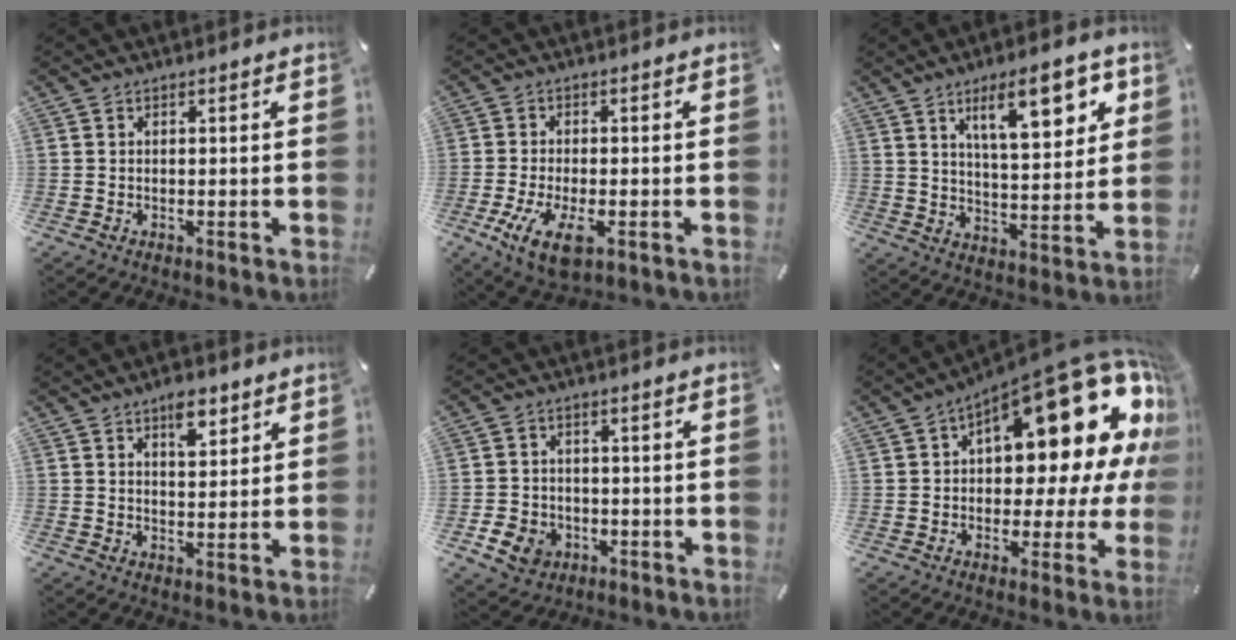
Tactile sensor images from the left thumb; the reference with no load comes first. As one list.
[{"total": 8.4, "force": [-3.3, 3.3, 7.0], "torque": [-0.146, -0.012, -0.057]}, {"total": 14.5, "force": [7.5, 5.4, 11.1], "torque": [-0.167, -0.023, 0.120]}, {"total": 6.3, "force": [4.1, 3.1, 3.6], "torque": [-0.041, -0.020, 0.066]}, {"total": 6.6, "force": [-2.5, 5.6, 2.3], "torque": [-0.044, 0.009, -0.046]}, {"total": 24.6, "force": [10.3, 11.3, 19.3], "torque": [-0.246, -0.087, 0.173]}]